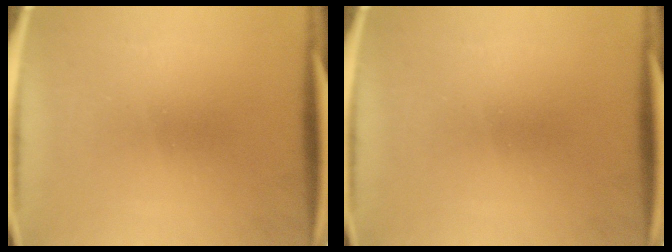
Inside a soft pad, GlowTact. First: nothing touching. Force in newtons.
{"total": 0.0}